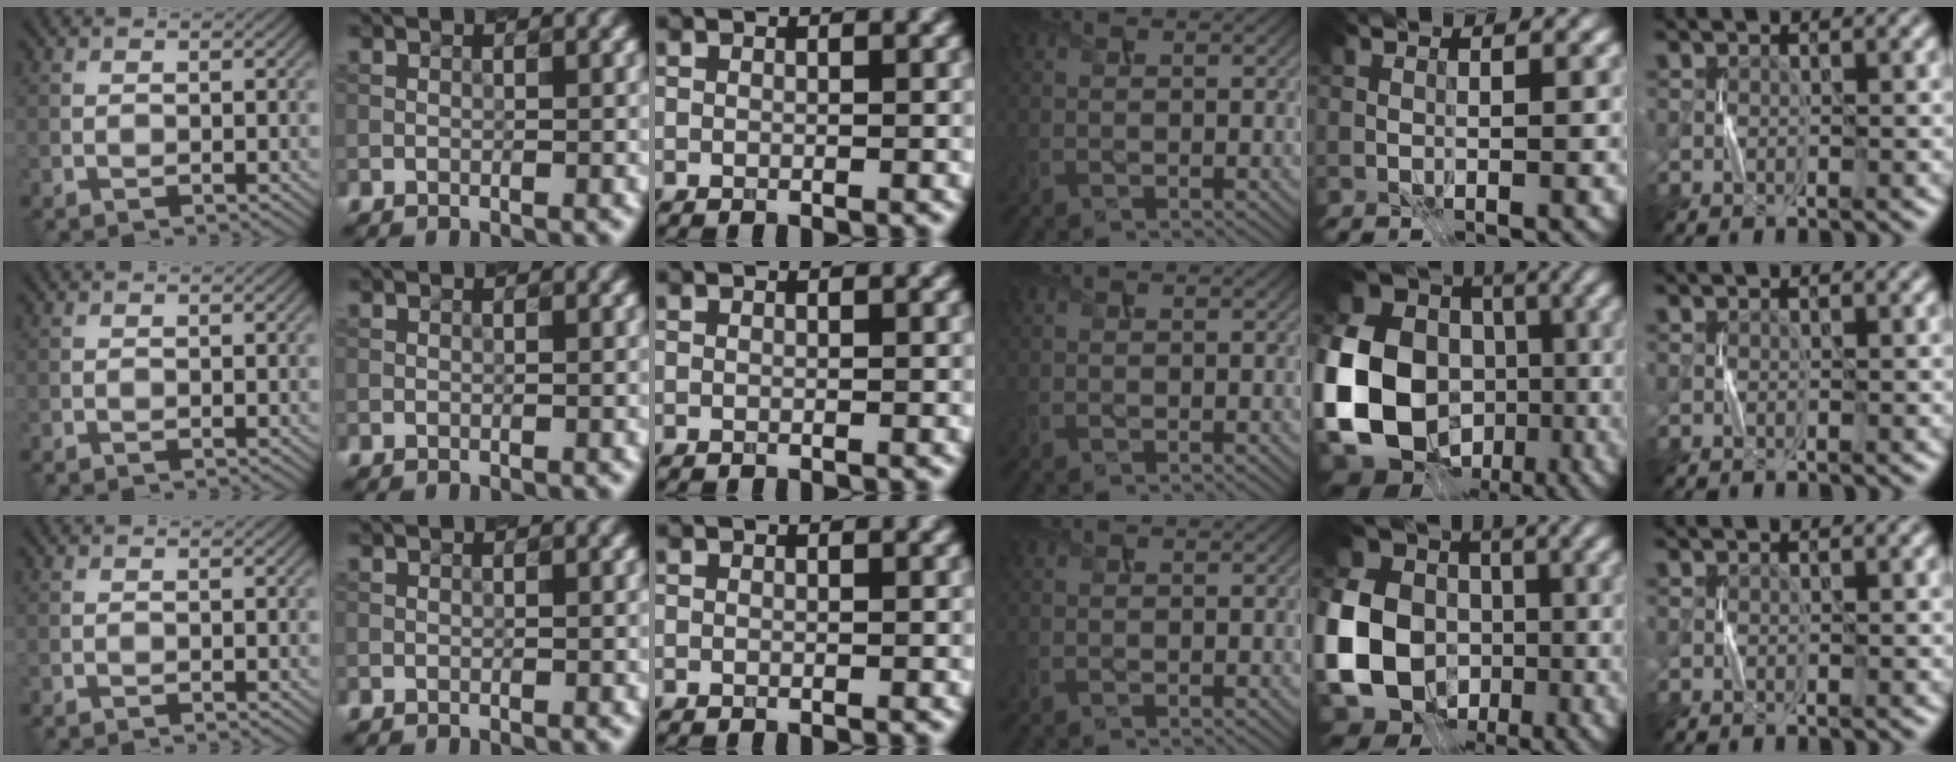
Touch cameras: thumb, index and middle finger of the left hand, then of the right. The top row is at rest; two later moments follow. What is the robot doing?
{"motion": "press", "object": "sticker"}